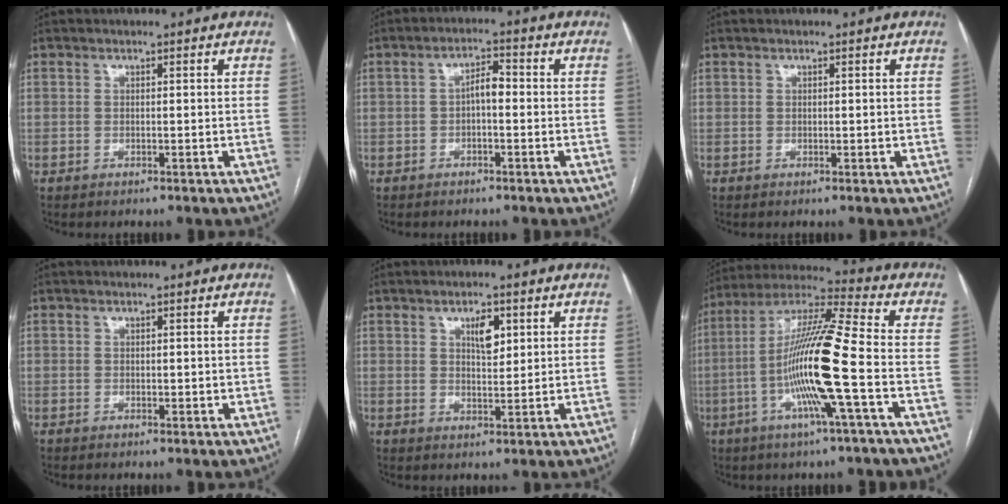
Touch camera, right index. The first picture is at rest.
{"total": 3.2, "force": [-0.4, 1.2, 2.9], "torque": [-0.048, 0.015, -0.007]}
{"total": 0.8, "force": [0.3, 0.5, 0.5], "torque": [-0.005, -0.003, 0.006]}
{"total": 1.3, "force": [0.4, 0.9, 0.9], "torque": [-0.009, -0.004, 0.007]}
{"total": 4.0, "force": [1.8, 1.6, 3.2], "torque": [-0.053, 0.000, 0.031]}
{"total": 16.2, "force": [-3.7, -0.4, 15.8], "torque": [-0.304, -0.002, -0.082]}